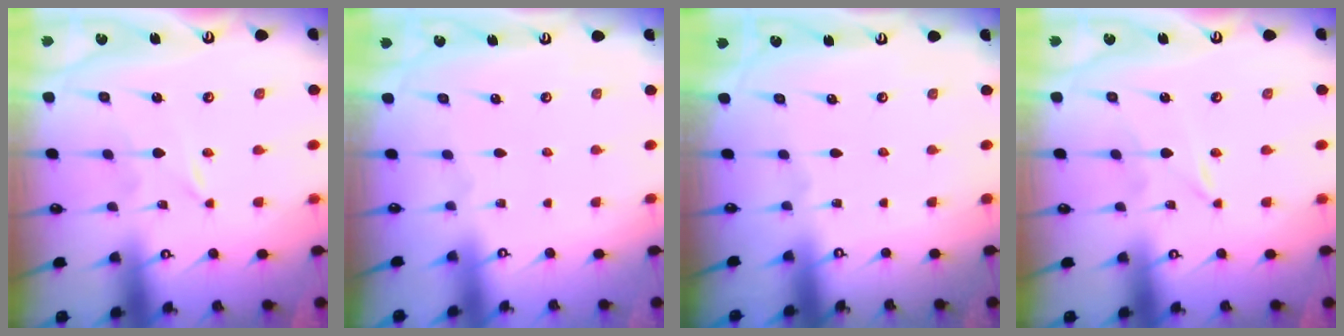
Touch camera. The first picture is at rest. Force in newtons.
{"total": 0.0}
{"total": 0.0}
{"total": 0.0}